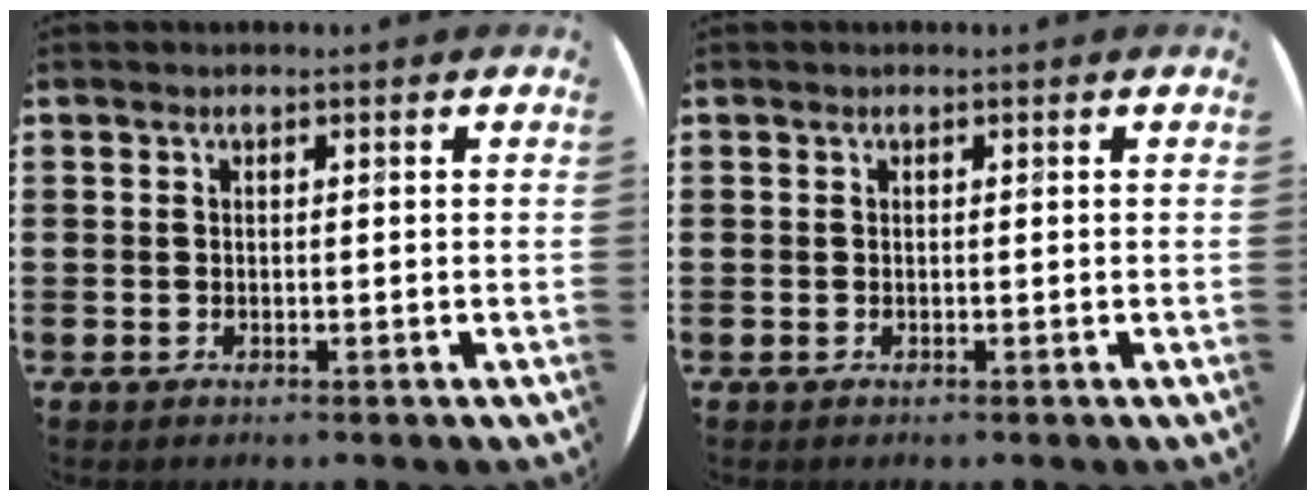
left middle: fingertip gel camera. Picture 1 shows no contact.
{"total": 0.0}